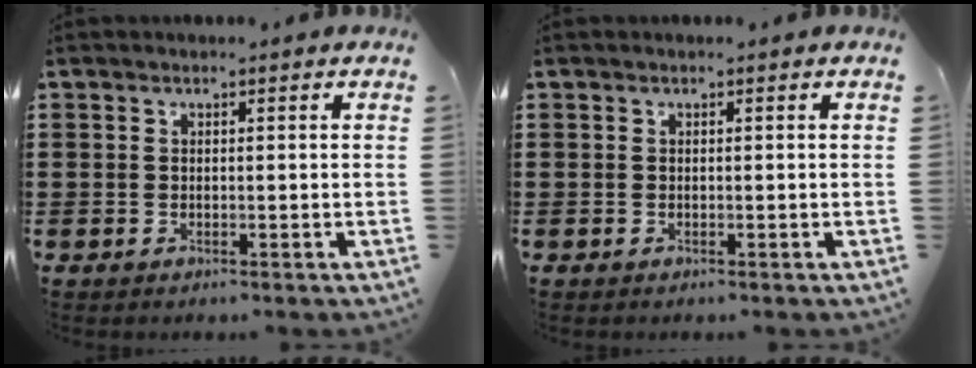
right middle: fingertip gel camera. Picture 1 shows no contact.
{"total": 0.0}